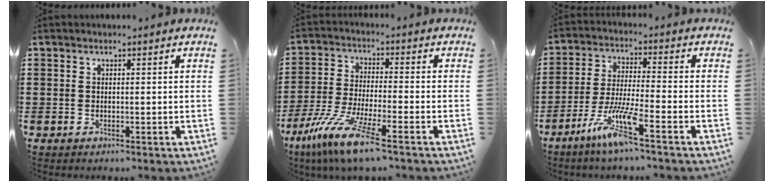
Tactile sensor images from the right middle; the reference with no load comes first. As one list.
[{"total": 9.8, "force": [-7.0, 0.7, 6.8], "torque": [-0.161, -0.016, -0.143]}, {"total": 8.2, "force": [-5.5, 0.5, 6.1], "torque": [-0.131, -0.009, -0.108]}]